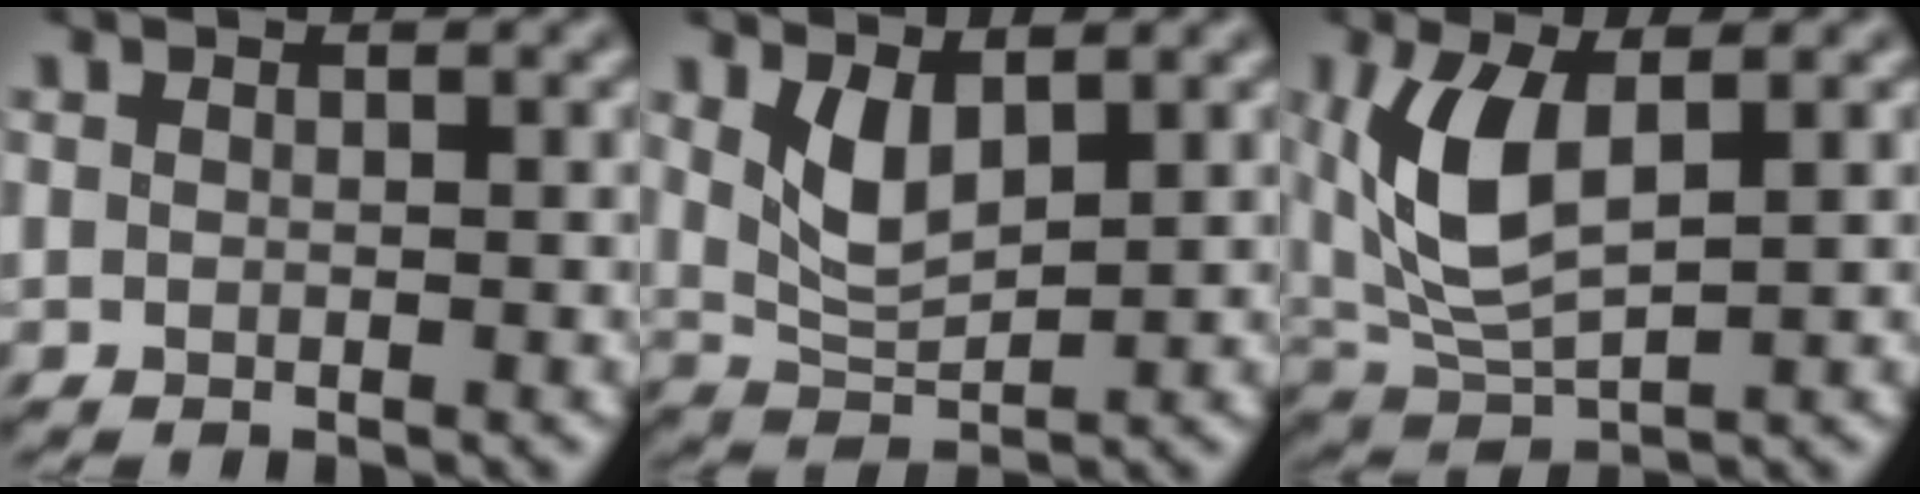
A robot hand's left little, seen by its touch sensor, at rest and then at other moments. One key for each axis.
{"total": 3.3, "fx": 1.3, "fy": 0.9, "fz": 2.9, "tx": -0.059, "ty": -0.005, "tz": 0.026}
{"total": 6.0, "fx": 0.9, "fy": 2.2, "fz": 5.5, "tx": -0.128, "ty": 0.000, "tz": 0.014}